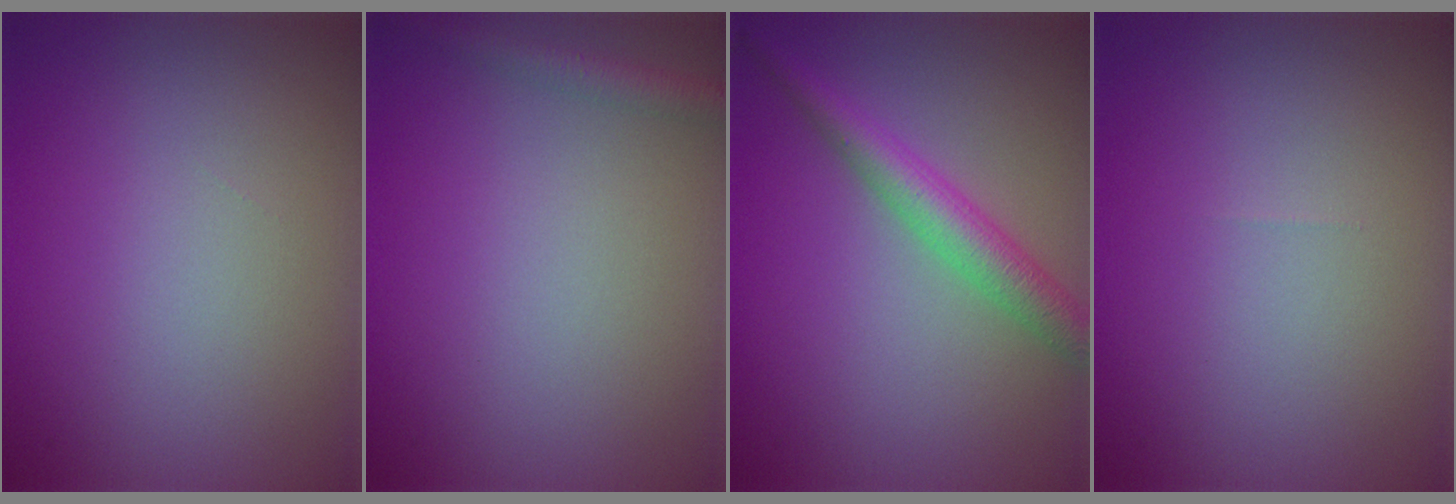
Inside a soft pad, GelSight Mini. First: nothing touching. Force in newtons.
{"total": 1.9, "press": 1.9, "slide": 0.1}
{"total": 3.8, "press": 3.8, "slide": 0.1}
{"total": 0.0}